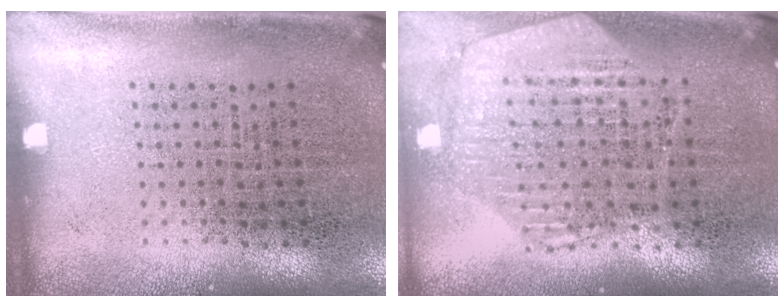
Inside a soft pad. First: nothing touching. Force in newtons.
{"total": 1.1, "press": 1.1, "slide": 0.2}